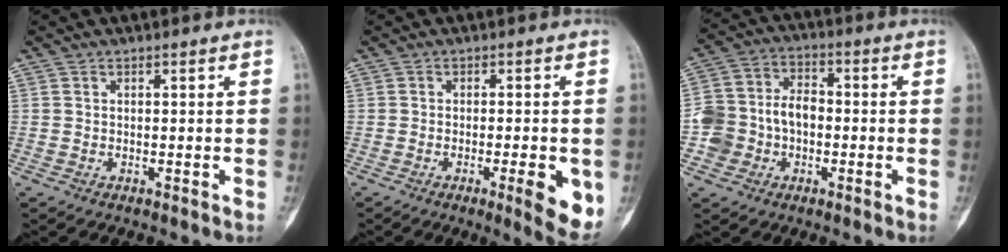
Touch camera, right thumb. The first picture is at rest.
{"total": 7.6, "force": [-2.3, 1.8, 7.0], "torque": [-0.085, -0.012, -0.027]}
{"total": 10.5, "force": [-2.3, 8.6, 5.6], "torque": [-0.089, 0.046, -0.048]}